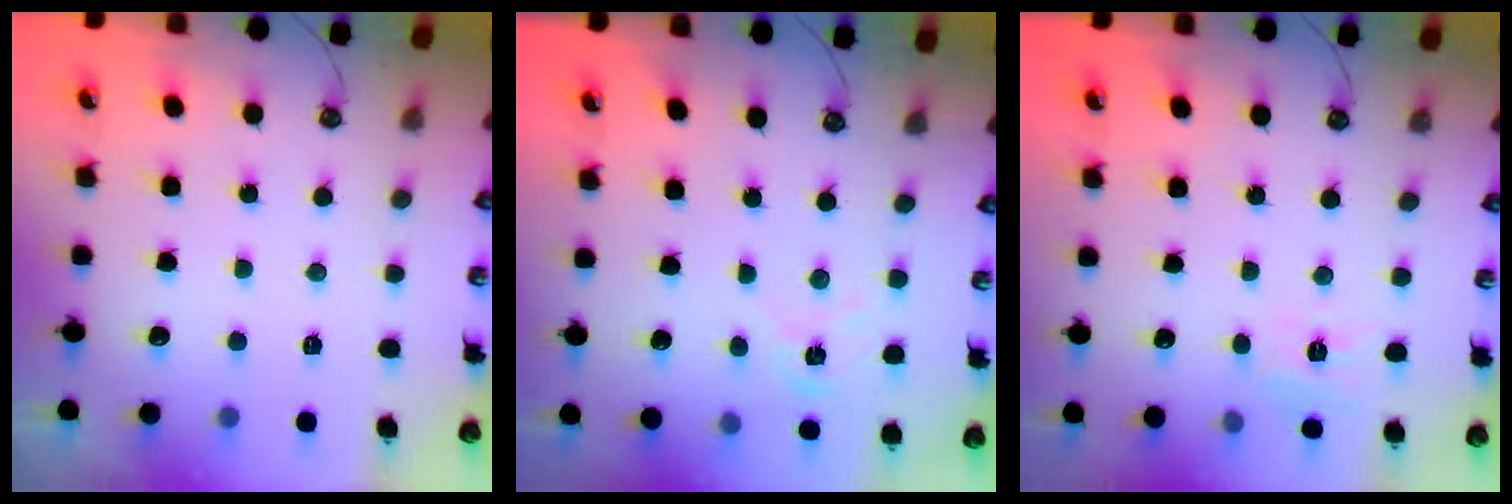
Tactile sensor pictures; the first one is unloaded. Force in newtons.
{"total": 6.3, "press": 6.3, "slide": 0.5}
{"total": 5.5, "press": 5.5, "slide": 0.2}